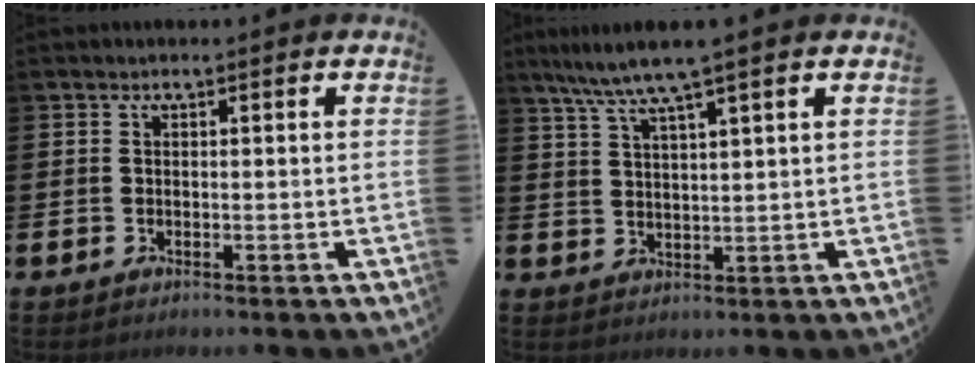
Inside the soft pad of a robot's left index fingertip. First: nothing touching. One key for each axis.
{"total": 5.6, "fx": 4.5, "fy": -0.3, "fz": 3.4, "tx": -0.085, "ty": -0.010, "tz": 0.079}